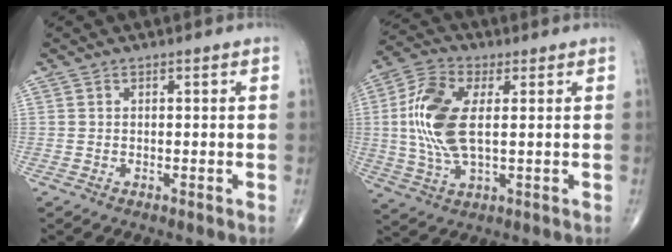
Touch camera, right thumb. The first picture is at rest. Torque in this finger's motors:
{"motor_torque": [-0.40, 0.83, 1.20, 0.31, 0.18]}